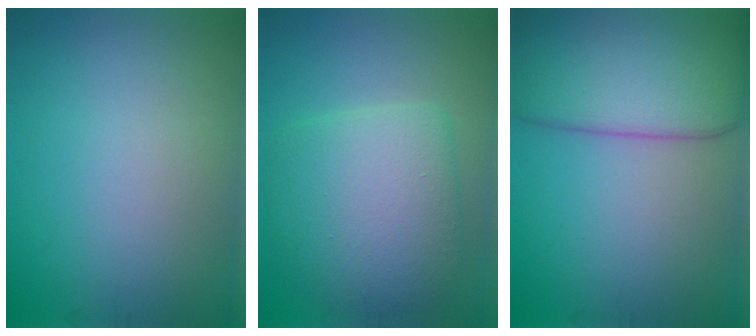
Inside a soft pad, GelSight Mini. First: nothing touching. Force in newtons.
{"total": 7.1, "press": 7.1, "slide": 0.5}
{"total": 8.7, "press": 8.6, "slide": 0.6}